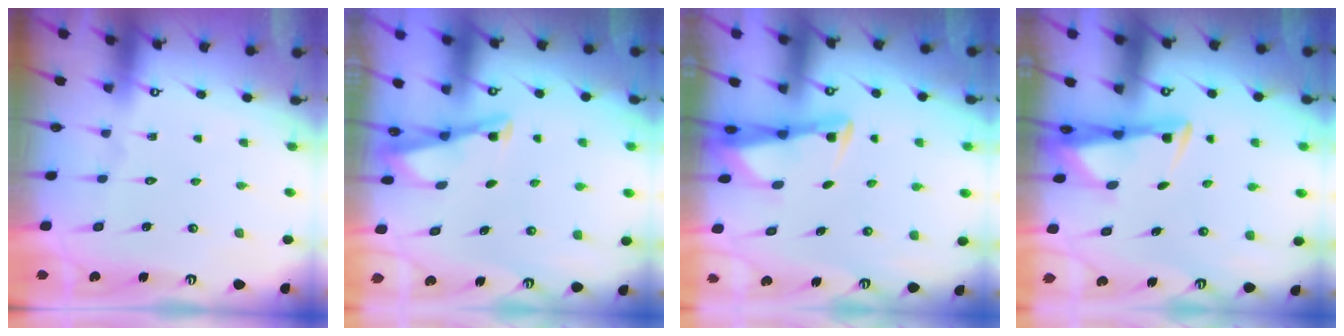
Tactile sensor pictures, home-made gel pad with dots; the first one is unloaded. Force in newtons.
{"total": 2.9, "press": 2.9, "slide": 0.2}
{"total": 2.5, "press": 2.5, "slide": 0.5}
{"total": 3.0, "press": 2.8, "slide": 0.9}